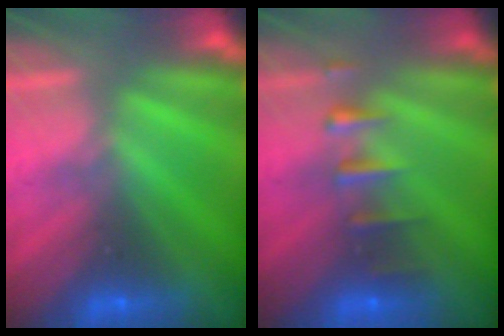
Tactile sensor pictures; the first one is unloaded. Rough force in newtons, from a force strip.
{"total": 2.4}